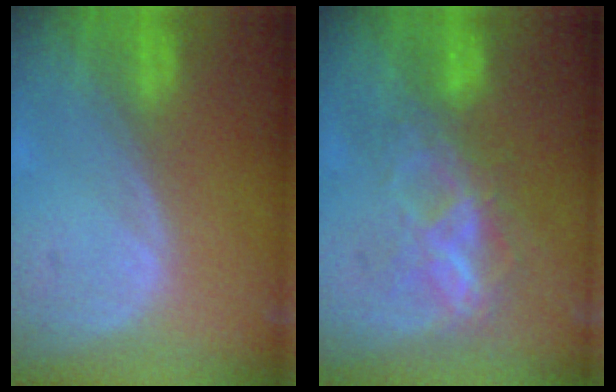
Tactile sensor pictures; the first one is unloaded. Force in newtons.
{"total": 6.9, "press": 6.0, "slide": 3.3}